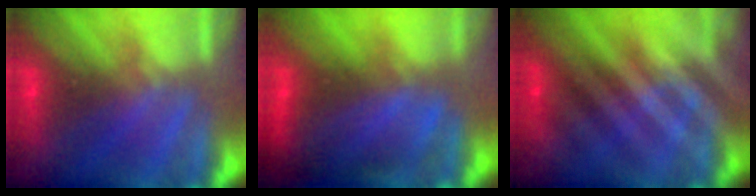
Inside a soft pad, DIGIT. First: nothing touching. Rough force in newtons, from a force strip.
{"total": 8.4}
{"total": 2.4}